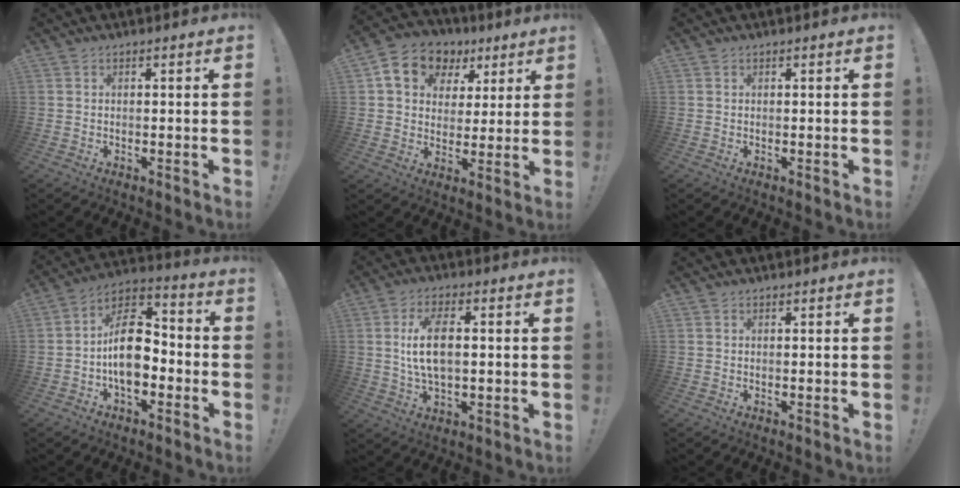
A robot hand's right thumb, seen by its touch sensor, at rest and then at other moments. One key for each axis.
{"total": 13.0, "fx": 5.9, "fy": 10.0, "fz": 5.8, "tx": -0.084, "ty": -0.020, "tz": 0.113}
{"total": 0.0}
{"total": 14.9, "fx": -2.3, "fy": 9.3, "fz": 11.4, "tx": -0.187, "ty": 0.021, "tz": -0.035}
{"total": 10.3, "fx": 0.8, "fy": 5.1, "fz": 8.9, "tx": -0.152, "ty": -0.003, "tz": 0.011}
{"total": 0.0}